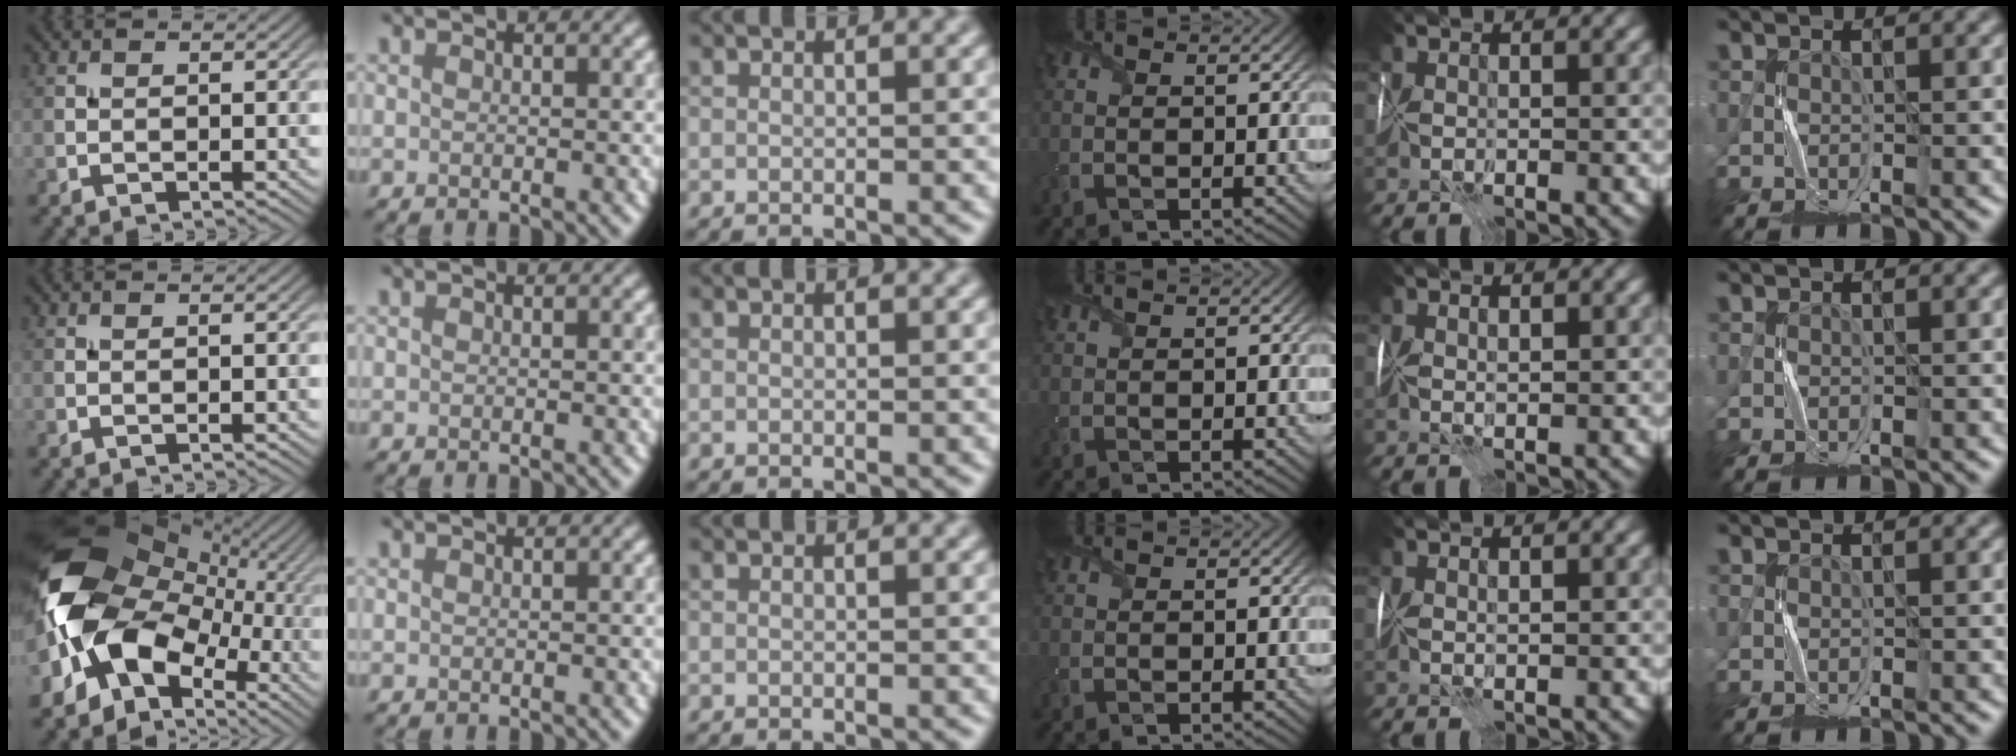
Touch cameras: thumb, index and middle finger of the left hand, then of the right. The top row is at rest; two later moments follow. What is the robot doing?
{"motion": "fold", "object": "handkerchief"}